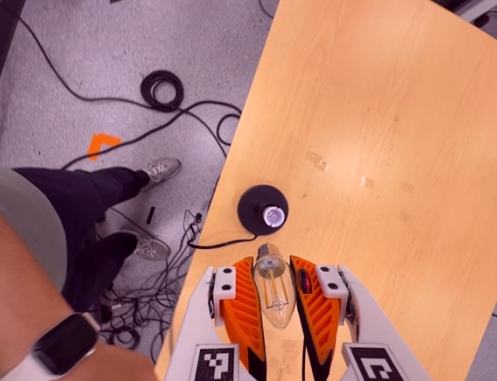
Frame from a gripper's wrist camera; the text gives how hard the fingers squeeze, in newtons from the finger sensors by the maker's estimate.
{"total": 20.5, "left": 22.6, "right": 18.3}